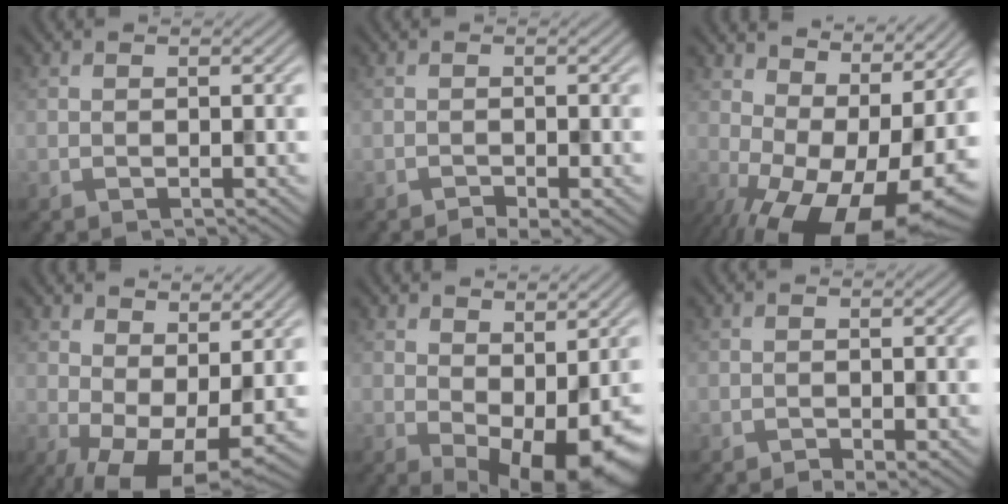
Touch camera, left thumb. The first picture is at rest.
{"total": 1.9, "force": [-1.3, 0.5, 1.3], "torque": [-0.020, -0.003, -0.021]}
{"total": 15.8, "force": [-0.9, 7.8, 13.8], "torque": [-0.198, -0.017, 0.013]}
{"total": 9.5, "force": [0.1, 4.6, 8.4], "torque": [-0.146, -0.010, 0.014]}
{"total": 8.6, "force": [-0.9, 4.5, 7.3], "torque": [-0.100, -0.019, 0.003]}
{"total": 1.5, "force": [-1.0, 0.5, 1.0], "torque": [-0.016, -0.003, -0.016]}